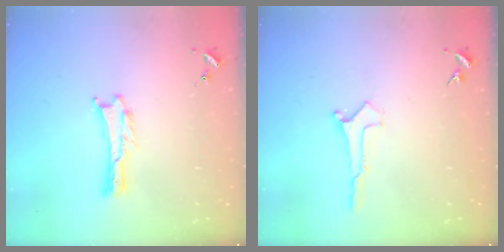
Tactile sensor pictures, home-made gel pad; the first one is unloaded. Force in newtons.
{"total": 0.0}